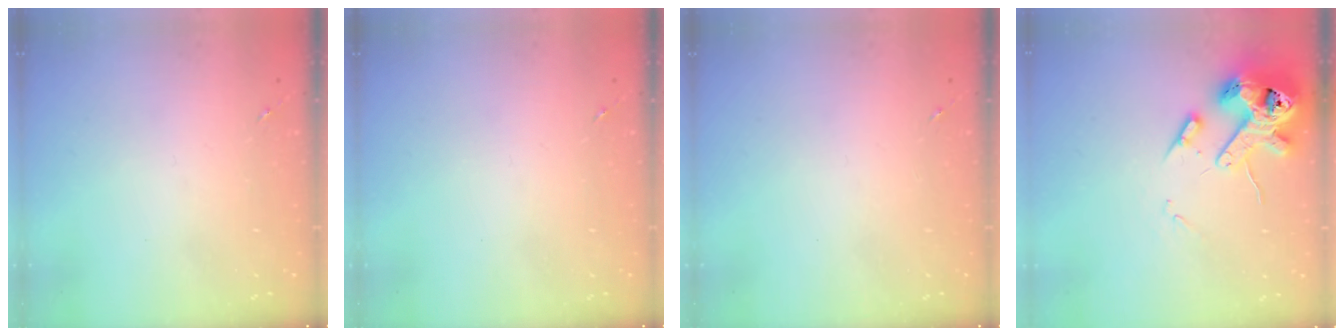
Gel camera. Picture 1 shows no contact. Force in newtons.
{"total": 0.0}
{"total": 0.0}
{"total": 14.8, "press": 14.7, "slide": 2.3}